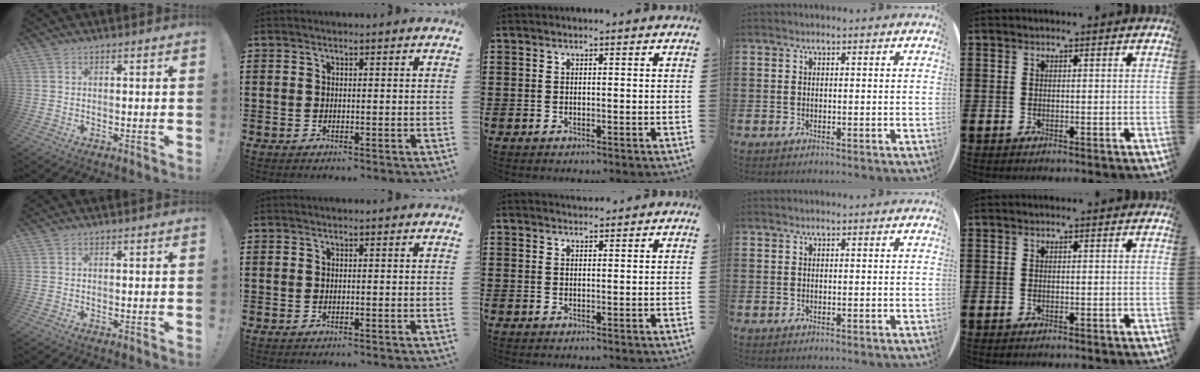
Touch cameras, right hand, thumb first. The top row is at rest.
{"middle": {"total": 1.6, "force": [1.6, 0.3, 0.0], "torque": [0.004, -0.001, 0.028]}}